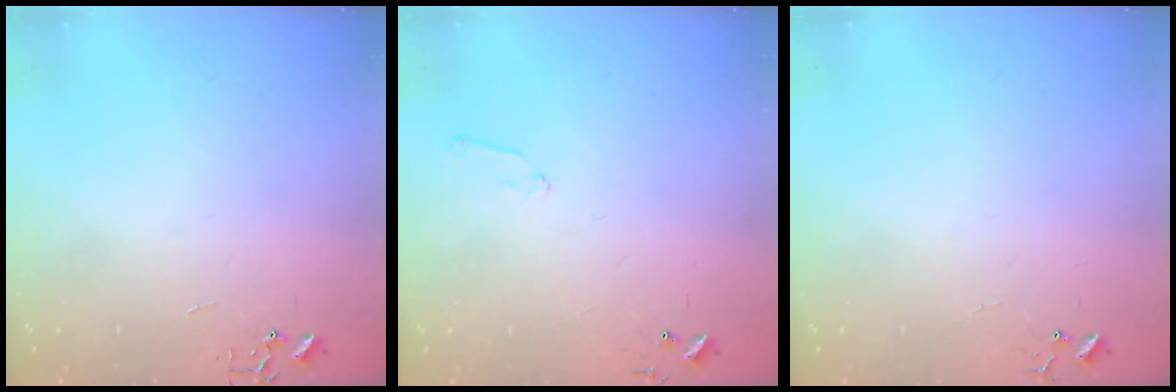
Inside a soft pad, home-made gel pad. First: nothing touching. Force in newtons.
{"total": 6.0, "press": 6.0, "slide": 0.6}
{"total": 5.6, "press": 5.6, "slide": 0.4}